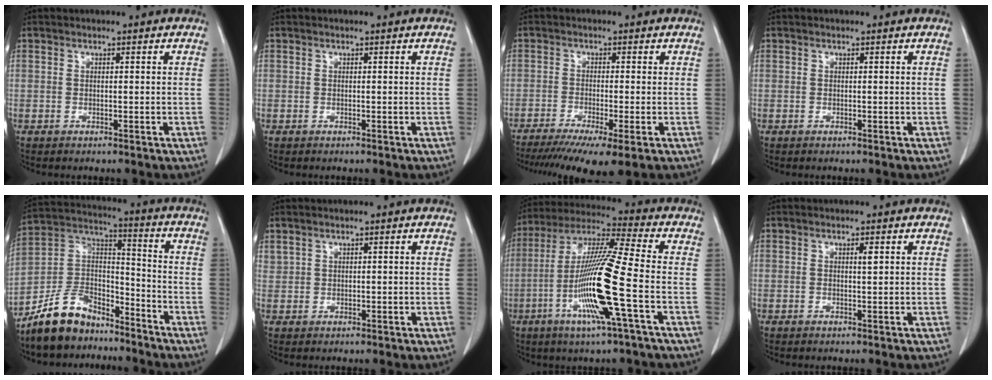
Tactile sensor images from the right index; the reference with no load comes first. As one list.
[{"total": 0.0}, {"total": 10.9, "force": [-7.5, 1.2, 7.9], "torque": [-0.126, -0.021, -0.120]}, {"total": 0.0}, {"total": 11.5, "force": [-9.3, 5.4, 4.0], "torque": [-0.090, 0.031, -0.176]}, {"total": 1.3, "force": [1.0, 0.8, 0.4], "torque": [-0.009, 0.006, 0.027]}, {"total": 16.2, "force": [-4.5, -0.6, 15.6], "torque": [-0.312, -0.013, -0.097]}, {"total": 1.2, "force": [0.4, 0.2, 1.2], "torque": [-0.020, 0.000, 0.006]}]